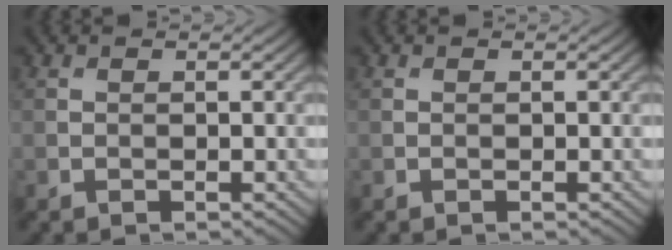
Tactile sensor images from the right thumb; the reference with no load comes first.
{"total": 0.0}